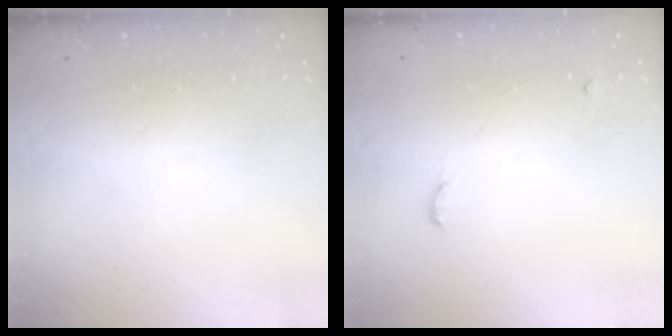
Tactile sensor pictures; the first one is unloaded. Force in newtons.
{"total": 7.8, "press": 4.4, "slide": 6.4}